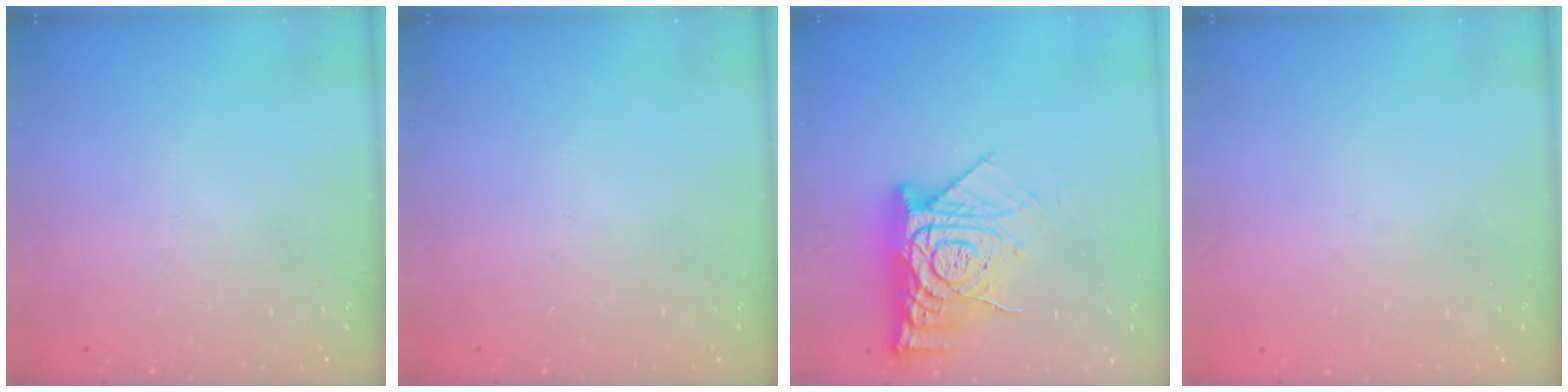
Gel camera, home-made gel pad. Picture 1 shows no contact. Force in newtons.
{"total": 0.0}
{"total": 14.7, "press": 14.6, "slide": 1.3}
{"total": 0.8, "press": 0.8, "slide": 0.1}